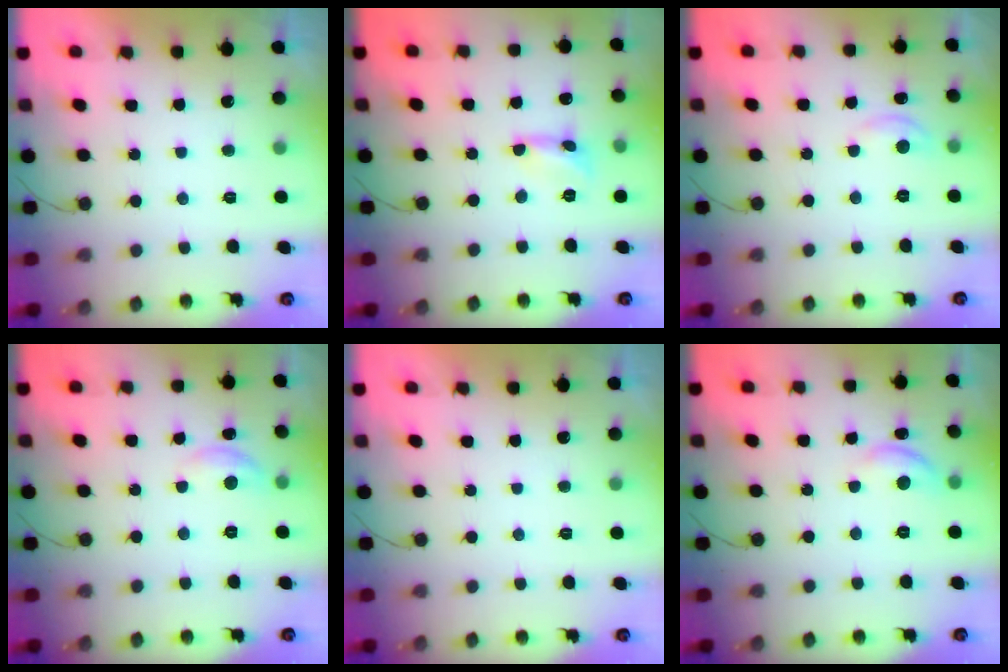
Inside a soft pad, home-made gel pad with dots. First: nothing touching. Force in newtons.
{"total": 2.4, "press": 2.4, "slide": 0.2}
{"total": 2.8, "press": 2.8, "slide": 0.3}
{"total": 6.0, "press": 5.9, "slide": 0.5}
{"total": 0.0}
{"total": 7.6, "press": 7.6, "slide": 0.7}